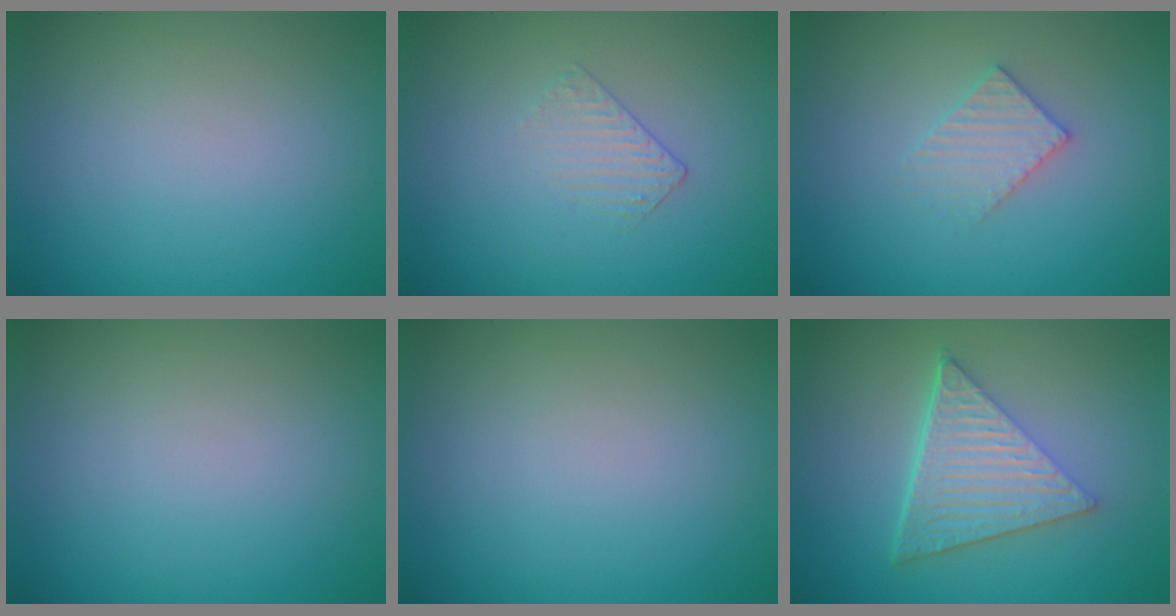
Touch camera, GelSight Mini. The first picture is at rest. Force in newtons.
{"total": 1.0, "press": 0.3, "slide": 1.0}
{"total": 2.1, "press": 2.0, "slide": 0.3}
{"total": 0.0}
{"total": 0.0}
{"total": 6.7, "press": 4.5, "slide": 4.9}